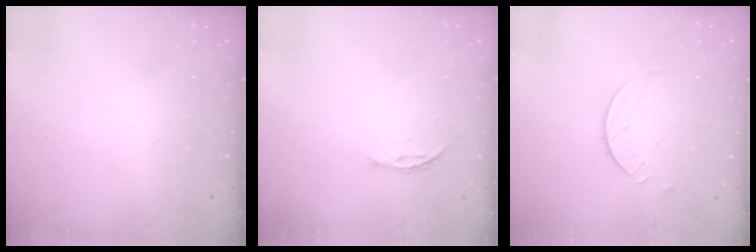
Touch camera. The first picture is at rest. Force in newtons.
{"total": 3.6, "press": 3.6, "slide": 0.3}
{"total": 2.5, "press": 2.4, "slide": 0.2}